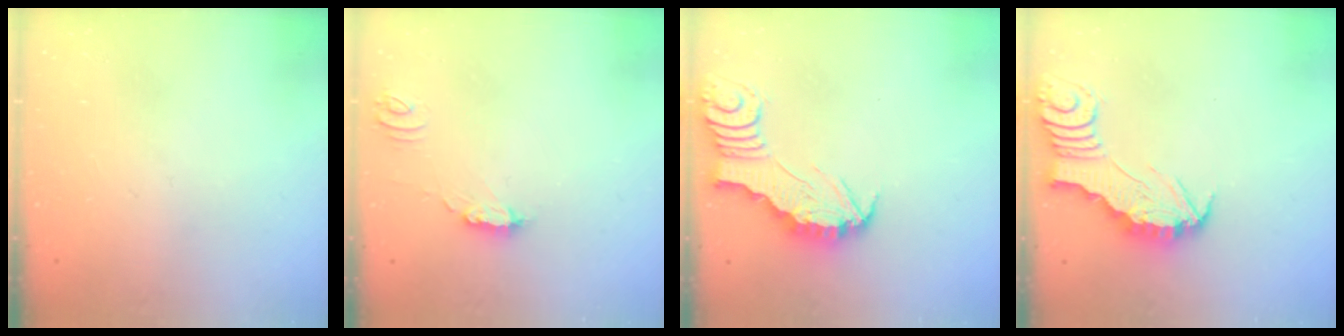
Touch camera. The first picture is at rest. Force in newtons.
{"total": 4.9, "press": 4.8, "slide": 0.5}
{"total": 2.9, "press": 2.9, "slide": 0.3}
{"total": 2.9, "press": 2.9, "slide": 0.3}